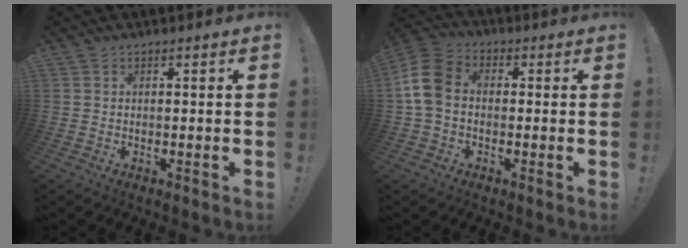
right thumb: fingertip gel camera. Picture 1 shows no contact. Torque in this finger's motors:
{"motor_torque": [0.02, 0.63, 0.18, 0.03, 0.32]}